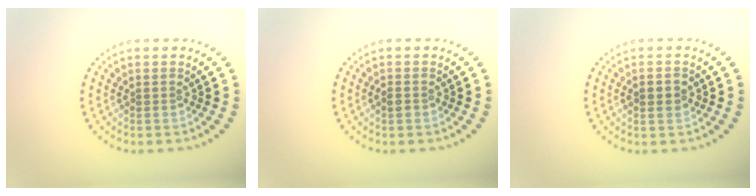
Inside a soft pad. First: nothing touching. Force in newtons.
{"total": 0.8, "press": 0.7, "slide": 0.3}
{"total": 1.2, "press": 1.2, "slide": 0.1}